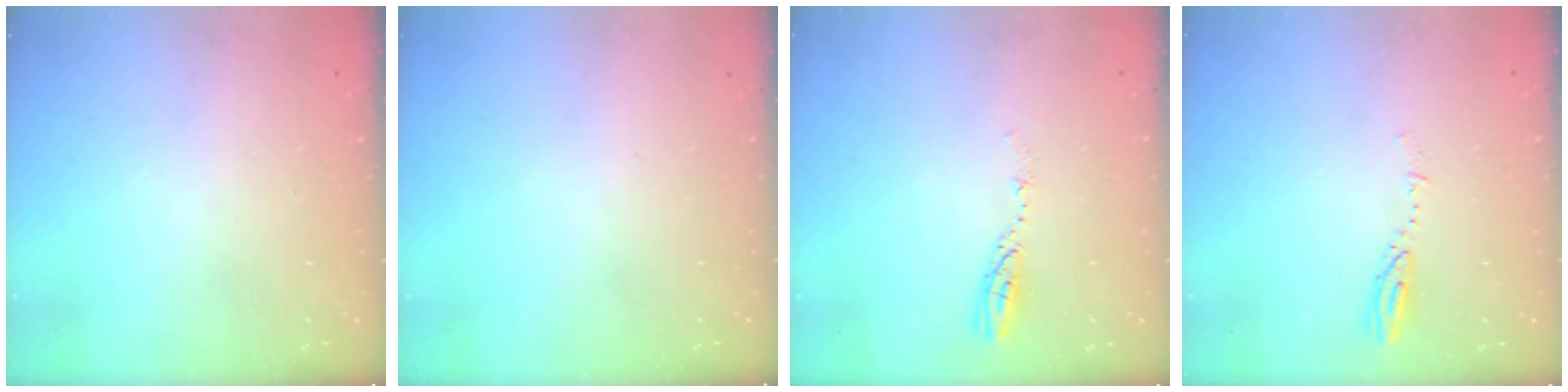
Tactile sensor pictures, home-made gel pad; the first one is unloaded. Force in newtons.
{"total": 0.0}
{"total": 4.2, "press": 4.2, "slide": 0.4}
{"total": 2.9, "press": 2.9, "slide": 0.3}